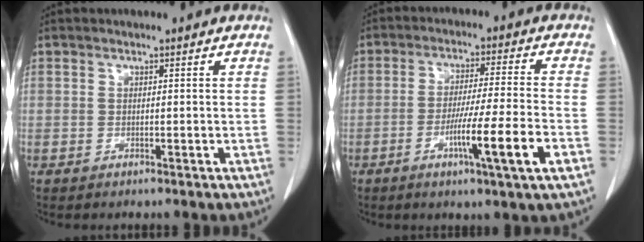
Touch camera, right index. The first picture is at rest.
{"total": 11.0, "force": [-4.3, -0.9, 10.1], "torque": [-0.174, -0.016, -0.072]}